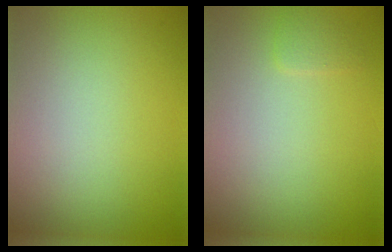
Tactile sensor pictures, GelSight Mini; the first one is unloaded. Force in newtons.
{"total": 0.8, "press": 0.8, "slide": 0.0}